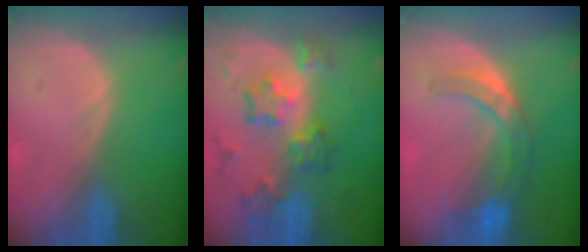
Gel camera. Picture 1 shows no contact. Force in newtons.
{"total": 8.7, "press": 7.6, "slide": 4.2}
{"total": 7.3, "press": 6.3, "slide": 3.6}